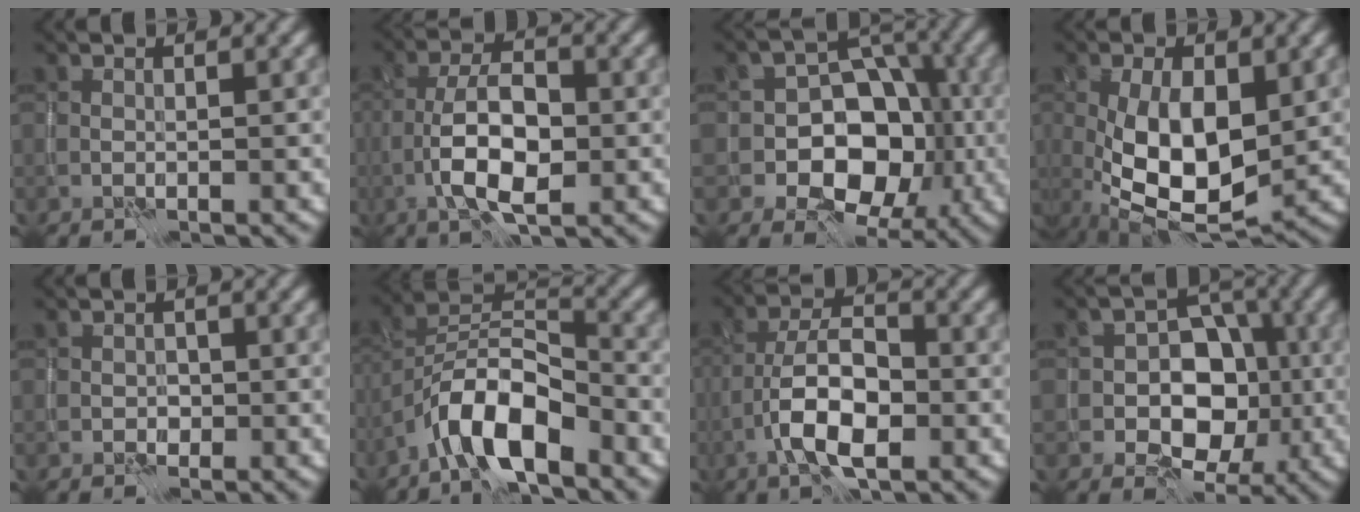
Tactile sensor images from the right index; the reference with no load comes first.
{"total": 6.5, "force": [-2.1, 2.8, 5.5], "torque": [-0.103, 0.005, -0.042]}
{"total": 8.6, "force": [-2.2, 6.1, 5.6], "torque": [-0.058, 0.009, -0.041]}
{"total": 9.6, "force": [-0.8, 4.7, 8.4], "torque": [-0.164, -0.012, -0.010]}
{"total": 1.1, "force": [-0.4, 0.9, 0.5], "torque": [-0.008, -0.005, -0.005]}
{"total": 7.1, "force": [-4.6, 2.5, 4.8], "torque": [-0.079, 0.012, -0.094]}
{"total": 6.5, "force": [-2.8, 2.7, 5.2], "torque": [-0.095, 0.006, -0.056]}
{"total": 7.3, "force": [-1.5, 5.4, 4.6], "torque": [-0.031, 0.006, -0.038]}